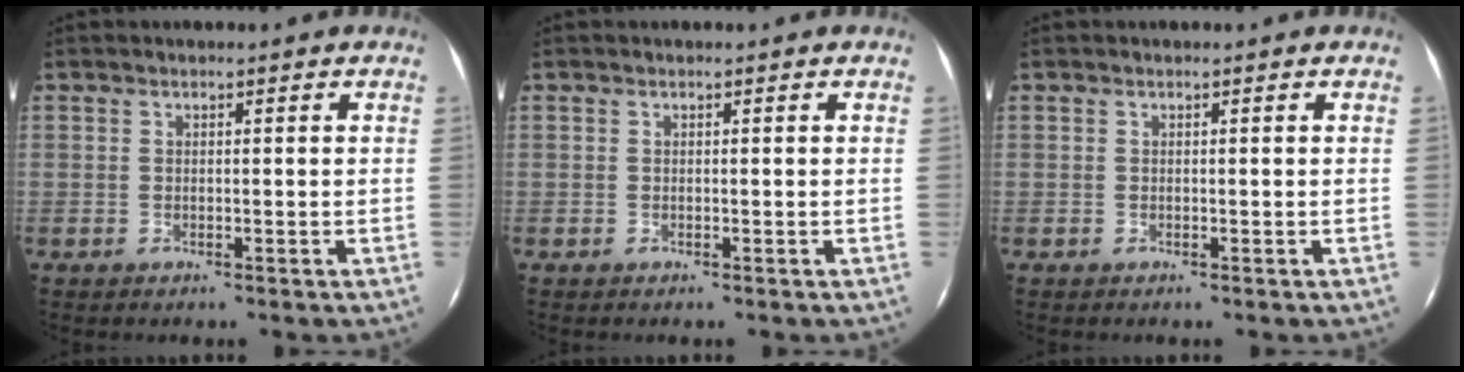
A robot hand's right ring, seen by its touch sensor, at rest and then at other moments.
{"total": 0.0}
{"total": 0.0}